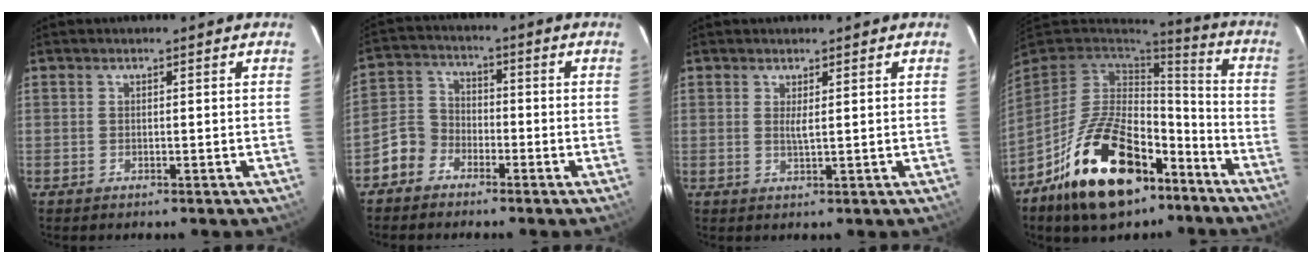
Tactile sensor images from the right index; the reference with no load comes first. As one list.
[{"total": 6.1, "force": [-3.8, 4.6, 1.2], "torque": [-0.028, 0.025, -0.081]}, {"total": 1.4, "force": [0.5, 0.2, 1.3], "torque": [-0.023, -0.005, 0.008]}, {"total": 23.5, "force": [-13.1, 12.3, 15.1], "torque": [-0.294, 0.007, -0.202]}]